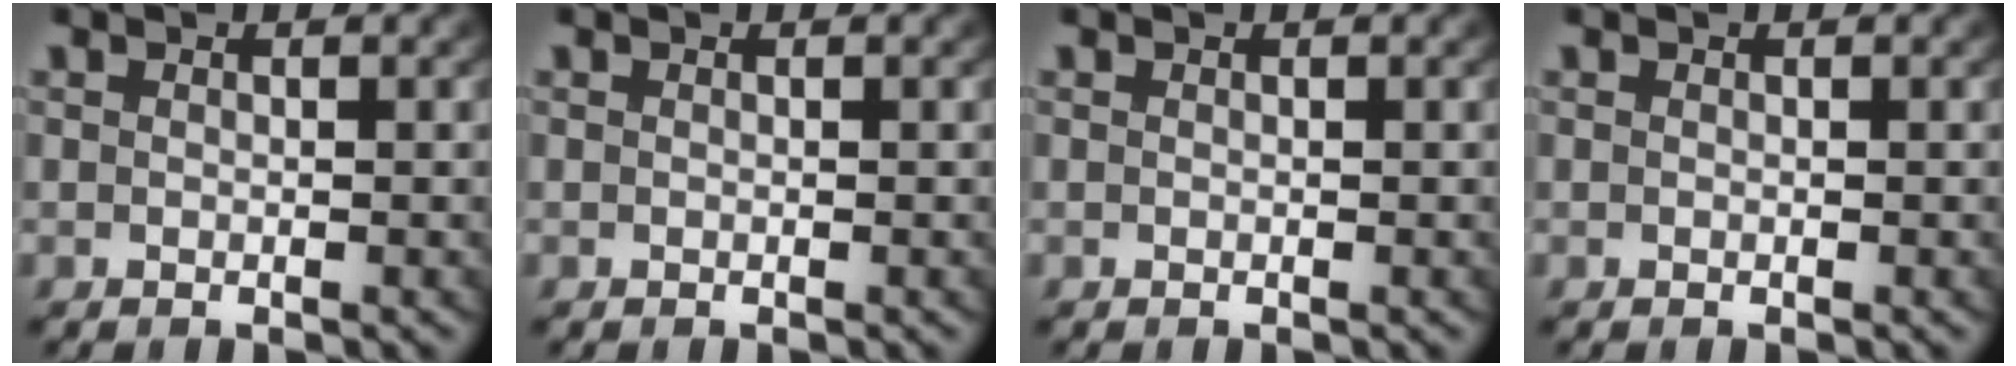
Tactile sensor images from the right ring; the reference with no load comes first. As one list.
[{"total": 0.0}, {"total": 0.0}, {"total": 0.0}]